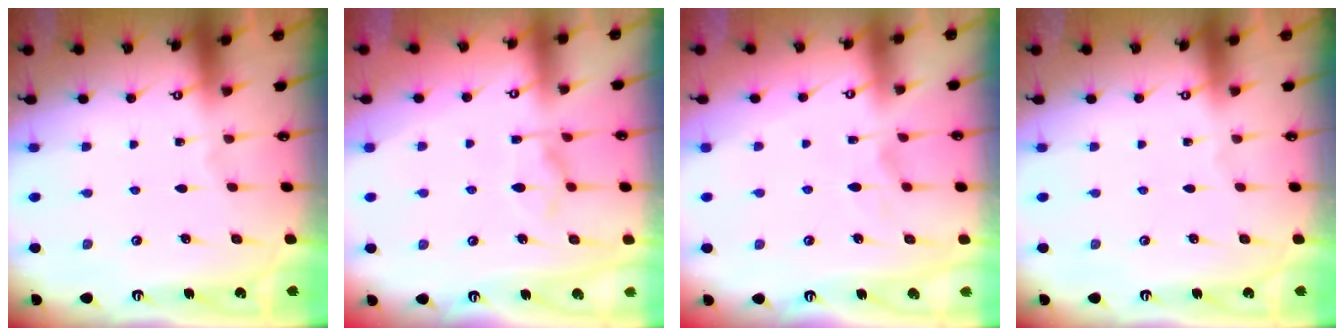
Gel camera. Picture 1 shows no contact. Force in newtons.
{"total": 3.1, "press": 2.9, "slide": 1.2}
{"total": 1.7, "press": 1.2, "slide": 1.2}
{"total": 0.0}